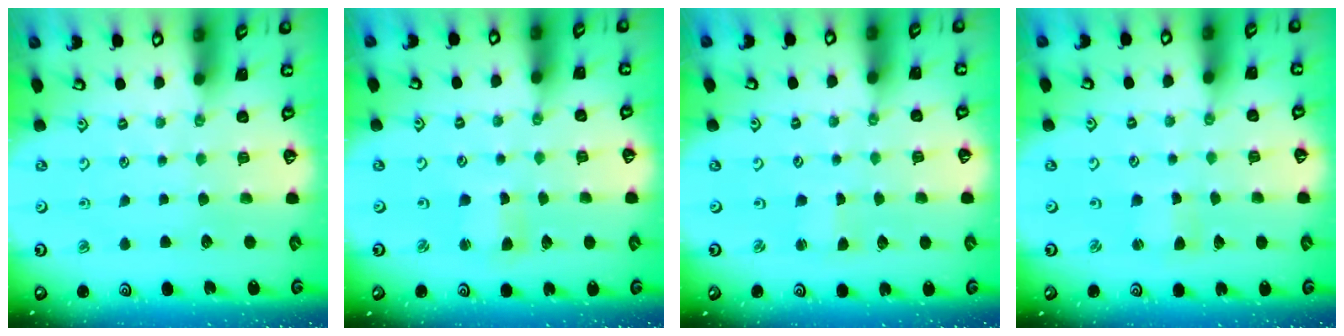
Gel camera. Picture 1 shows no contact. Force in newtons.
{"total": 2.4, "press": 2.3, "slide": 0.4}
{"total": 1.1, "press": 1.1, "slide": 0.2}
{"total": 1.0, "press": 1.0, "slide": 0.3}